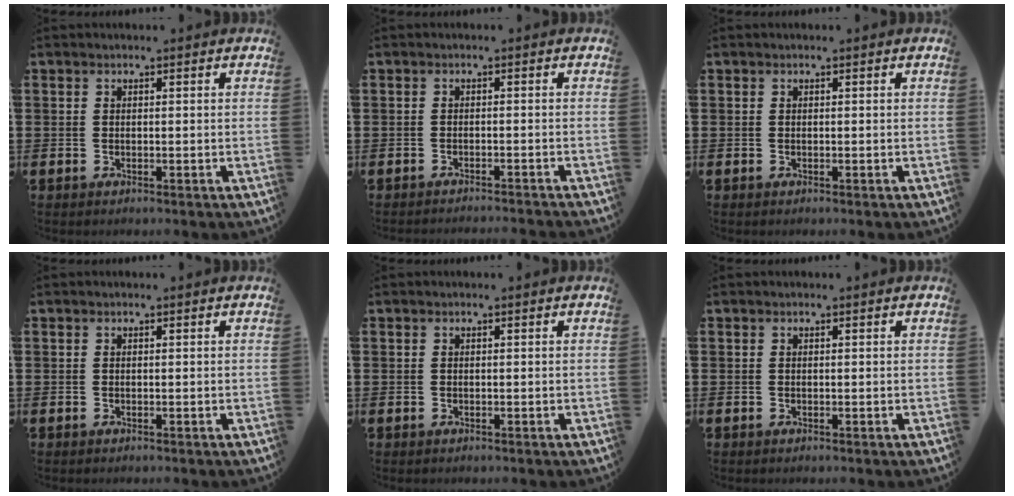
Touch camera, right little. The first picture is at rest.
{"total": 1.0, "force": [-1.0, -0.3, -0.1], "torque": [0.002, 0.001, -0.021]}
{"total": 0.0}
{"total": 0.0}
{"total": 0.0}
{"total": 0.0}